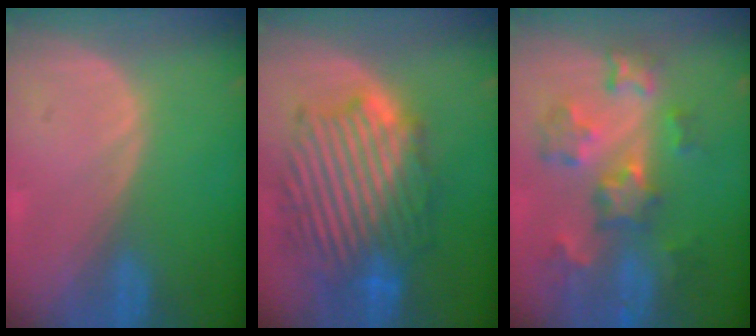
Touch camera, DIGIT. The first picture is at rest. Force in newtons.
{"total": 12.8, "press": 12.7, "slide": 1.0}
{"total": 9.0, "press": 7.9, "slide": 4.3}